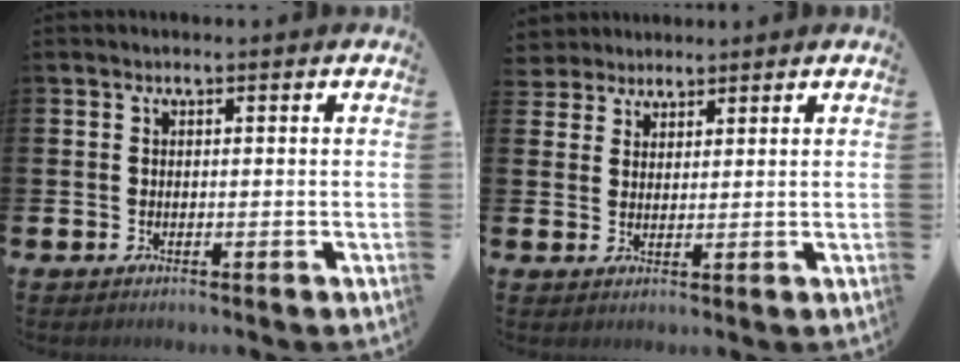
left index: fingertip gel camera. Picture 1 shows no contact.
{"total": 3.5, "force": [3.2, 1.4, -0.4], "torque": [-0.003, -0.009, 0.060]}